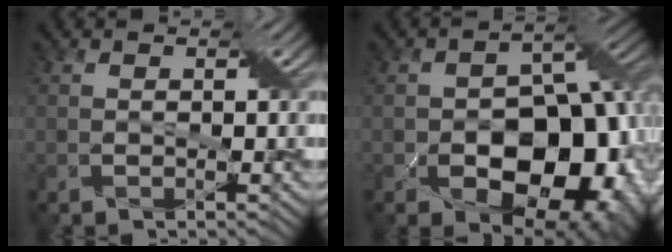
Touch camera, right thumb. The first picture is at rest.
{"total": 16.9, "force": [-5.0, 11.2, 11.6], "torque": [-0.129, -0.021, -0.062]}